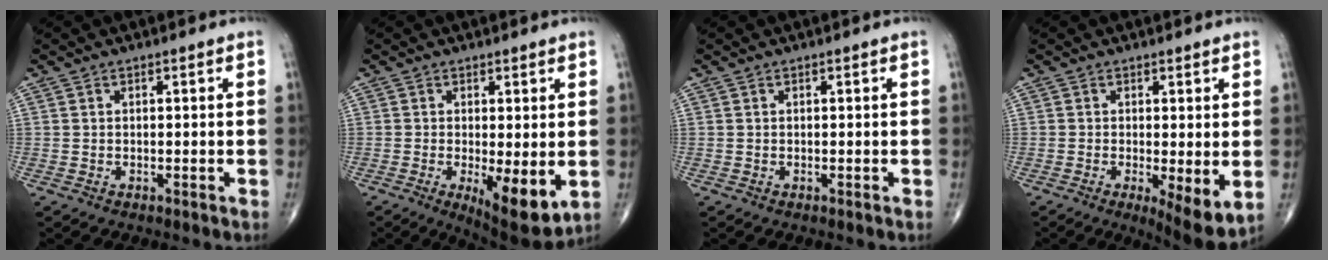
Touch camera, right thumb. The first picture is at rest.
{"total": 9.3, "force": [-1.8, 3.1, 8.6], "torque": [-0.126, -0.027, -0.020]}
{"total": 0.0}
{"total": 6.3, "force": [-1.0, 1.8, 6.0], "torque": [-0.094, -0.021, -0.016]}